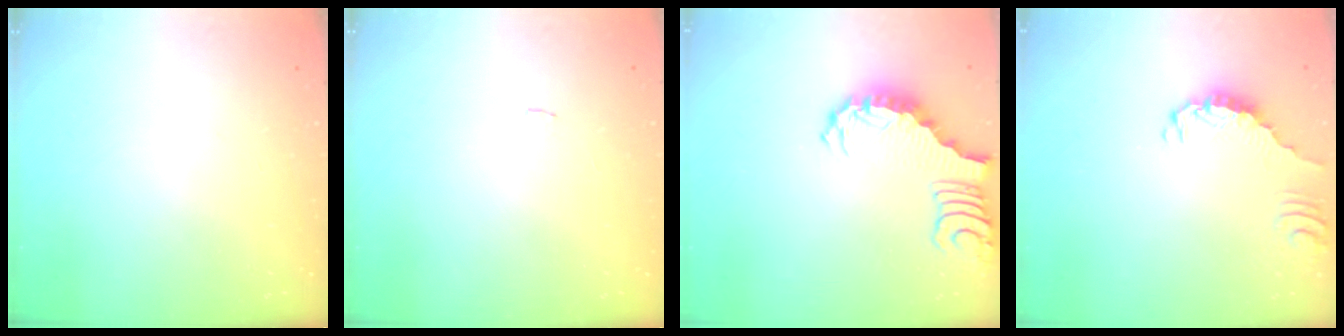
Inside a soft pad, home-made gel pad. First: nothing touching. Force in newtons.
{"total": 0.6, "press": 0.5, "slide": 0.2}
{"total": 3.0, "press": 2.9, "slide": 0.5}
{"total": 0.6, "press": 0.6, "slide": 0.2}